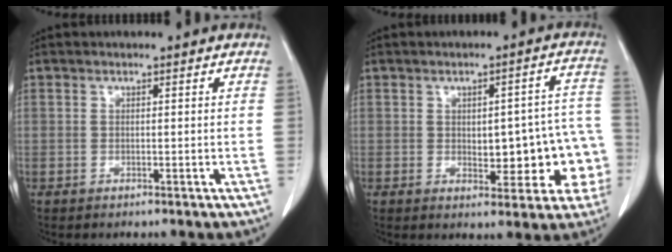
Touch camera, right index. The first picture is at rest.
{"total": 11.1, "force": [-1.8, 5.1, 9.7], "torque": [-0.096, 0.033, -0.012]}